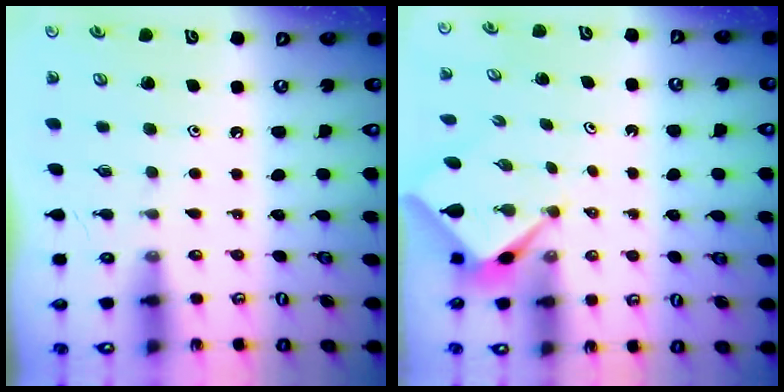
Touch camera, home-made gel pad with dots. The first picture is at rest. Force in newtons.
{"total": 2.6, "press": 2.6, "slide": 0.2}